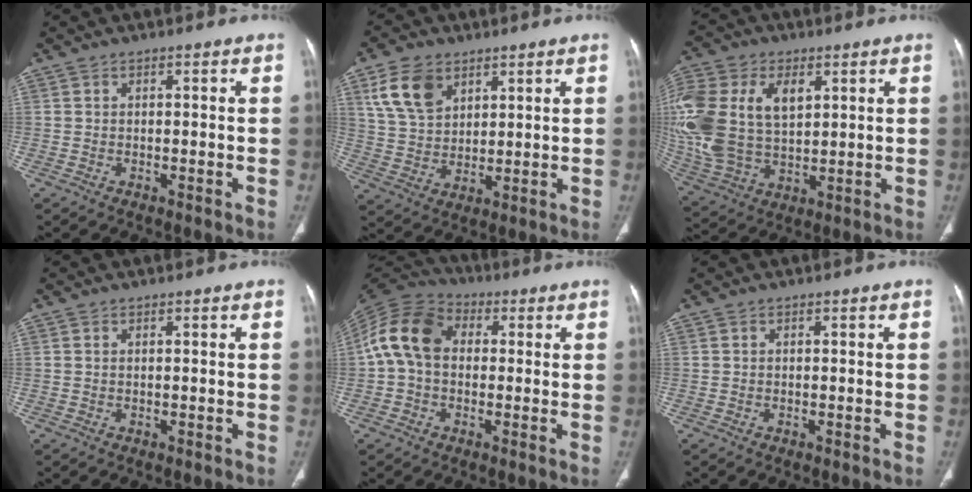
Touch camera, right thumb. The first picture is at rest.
{"total": 10.0, "force": [5.2, 6.6, 5.4], "torque": [-0.086, -0.016, 0.108]}
{"total": 22.1, "force": [5.2, 14.2, 16.1], "torque": [-0.368, 0.005, 0.103]}
{"total": 0.0}
{"total": 11.9, "force": [0.8, 8.8, 7.9], "torque": [-0.147, 0.032, 0.002]}
{"total": 0.0}